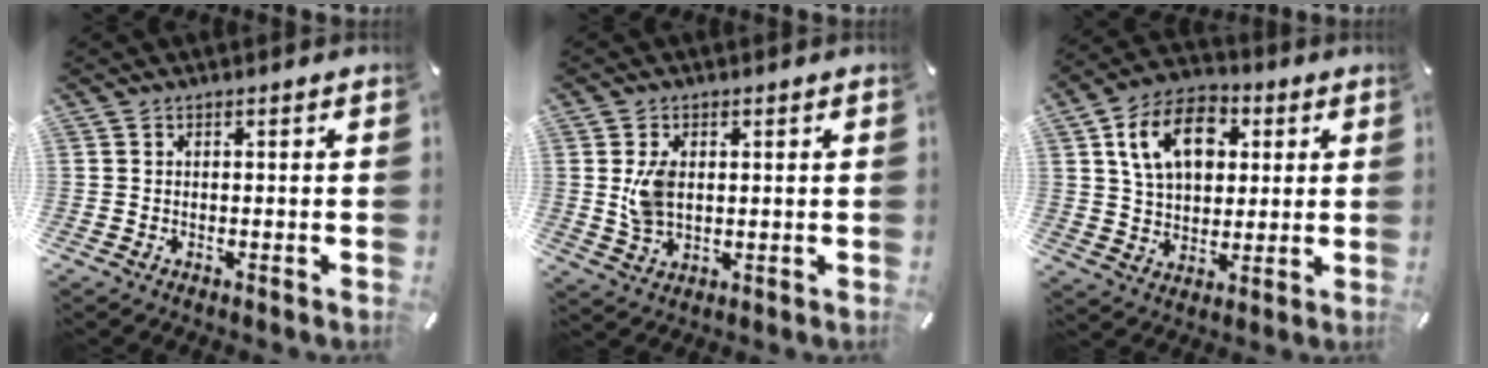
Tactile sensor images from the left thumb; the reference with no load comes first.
{"total": 6.6, "force": [1.0, 4.4, 4.8], "torque": [-0.100, 0.000, 0.018]}
{"total": 13.7, "force": [4.5, 10.0, 8.2], "torque": [-0.145, 0.005, 0.081]}